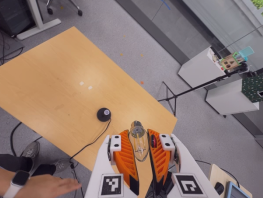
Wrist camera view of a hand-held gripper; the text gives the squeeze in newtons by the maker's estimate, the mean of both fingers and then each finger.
{"total": 20.9, "left": 25.7, "right": 16.1}